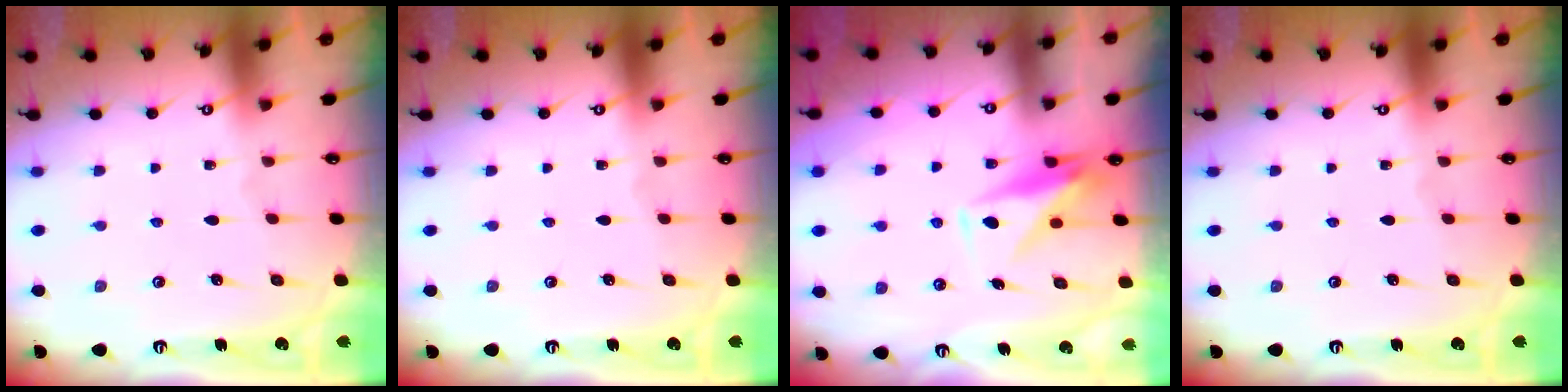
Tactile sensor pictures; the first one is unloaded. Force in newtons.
{"total": 0.0}
{"total": 8.8, "press": 8.8, "slide": 0.1}
{"total": 0.0}